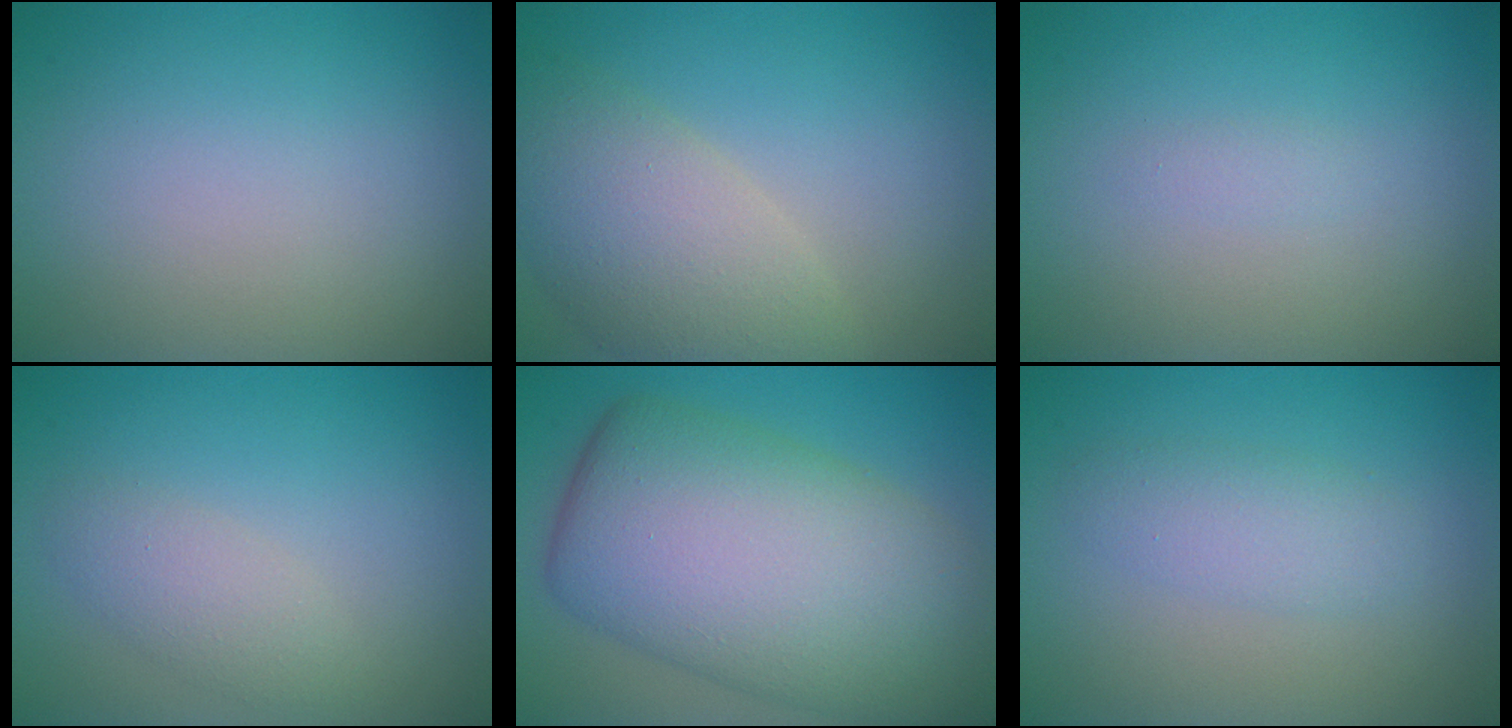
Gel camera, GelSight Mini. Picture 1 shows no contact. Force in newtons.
{"total": 6.8, "press": 6.8, "slide": 0.6}
{"total": 0.6, "press": 0.6, "slide": 0.0}
{"total": 2.2, "press": 2.2, "slide": 0.0}
{"total": 13.7, "press": 13.7, "slide": 0.5}
{"total": 2.3, "press": 2.3, "slide": 0.1}